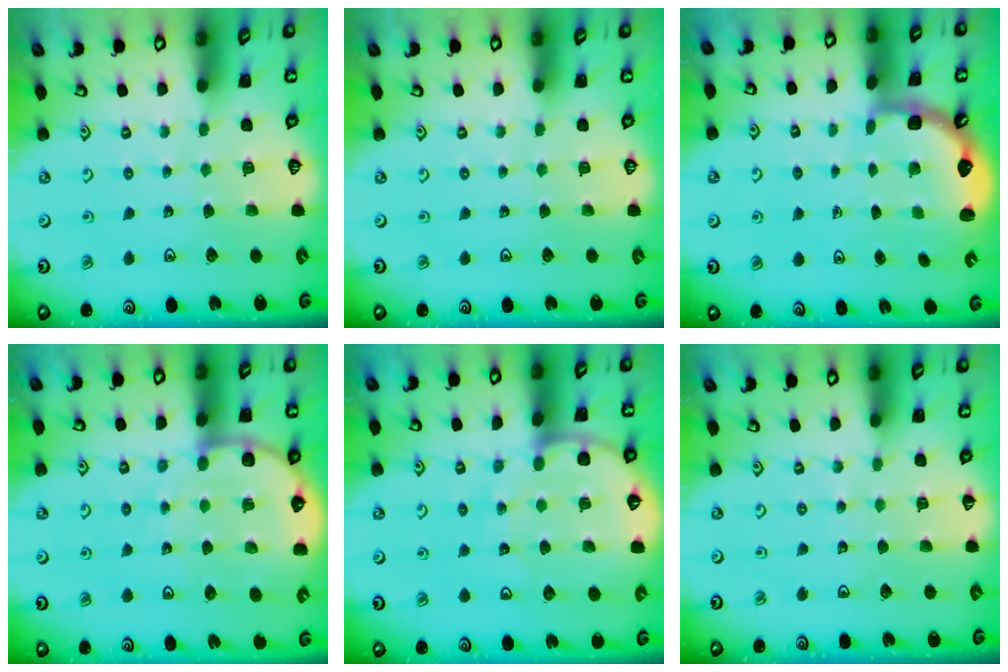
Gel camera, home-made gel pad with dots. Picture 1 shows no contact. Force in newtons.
{"total": 0.0}
{"total": 2.5, "press": 2.1, "slide": 1.3}
{"total": 9.3, "press": 9.1, "slide": 2.1}
{"total": 10.6, "press": 10.5, "slide": 1.4}
{"total": 2.4, "press": 2.4, "slide": 0.3}